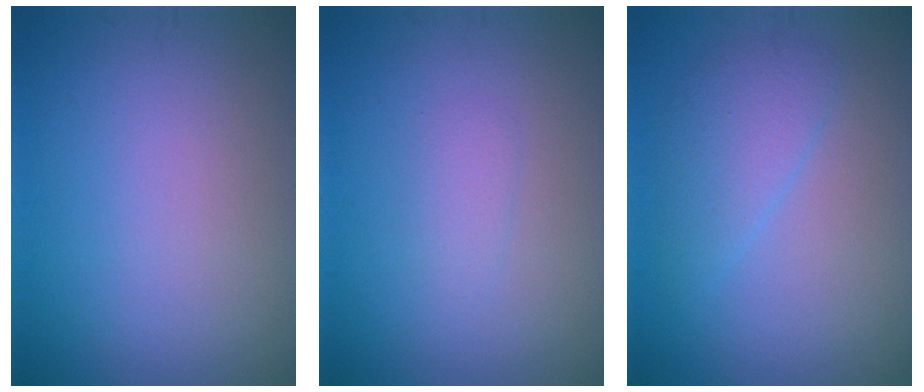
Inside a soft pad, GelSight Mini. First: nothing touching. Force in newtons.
{"total": 1.0, "press": 1.0, "slide": 0.1}
{"total": 2.5, "press": 2.5, "slide": 0.2}